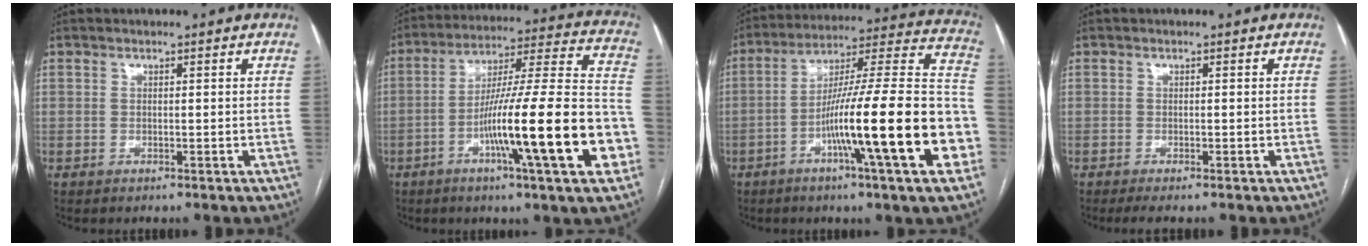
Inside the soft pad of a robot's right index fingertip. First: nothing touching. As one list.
[{"total": 22.2, "force": [-7.4, 0.6, 20.9], "torque": [-0.296, -0.003, -0.120]}, {"total": 24.0, "force": [-7.7, 0.6, 22.8], "torque": [-0.292, 0.001, -0.127]}, {"total": 2.8, "force": [-2.3, 0.2, 1.5], "torque": [-0.019, -0.005, -0.033]}]